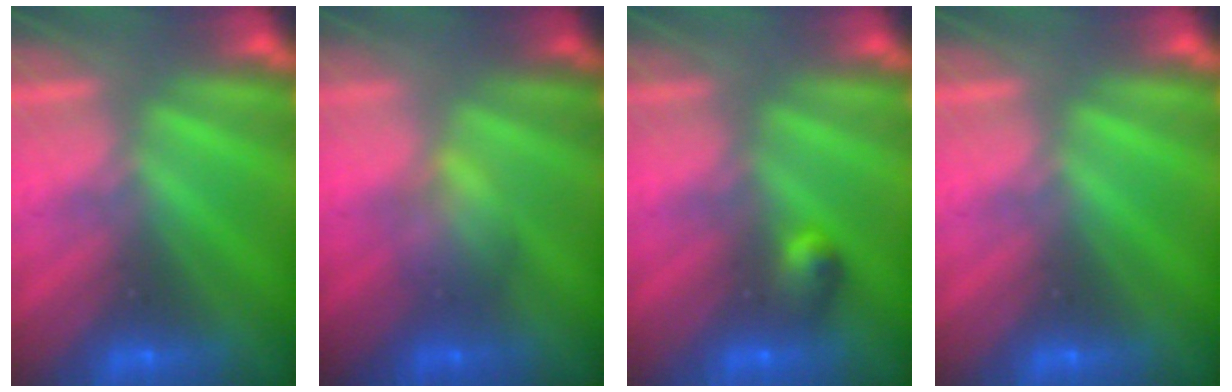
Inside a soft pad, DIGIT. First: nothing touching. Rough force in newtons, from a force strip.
{"total": 1.9}
{"total": 2.7}
{"total": 0.0}